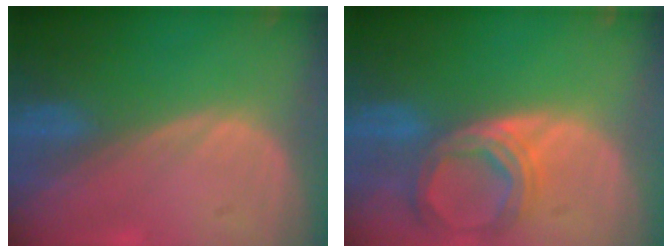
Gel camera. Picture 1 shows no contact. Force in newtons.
{"total": 6.9, "press": 6.3, "slide": 2.6}